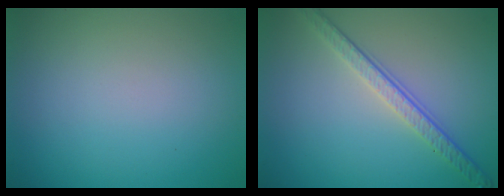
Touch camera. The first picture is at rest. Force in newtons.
{"total": 3.8, "press": 2.8, "slide": 2.6}